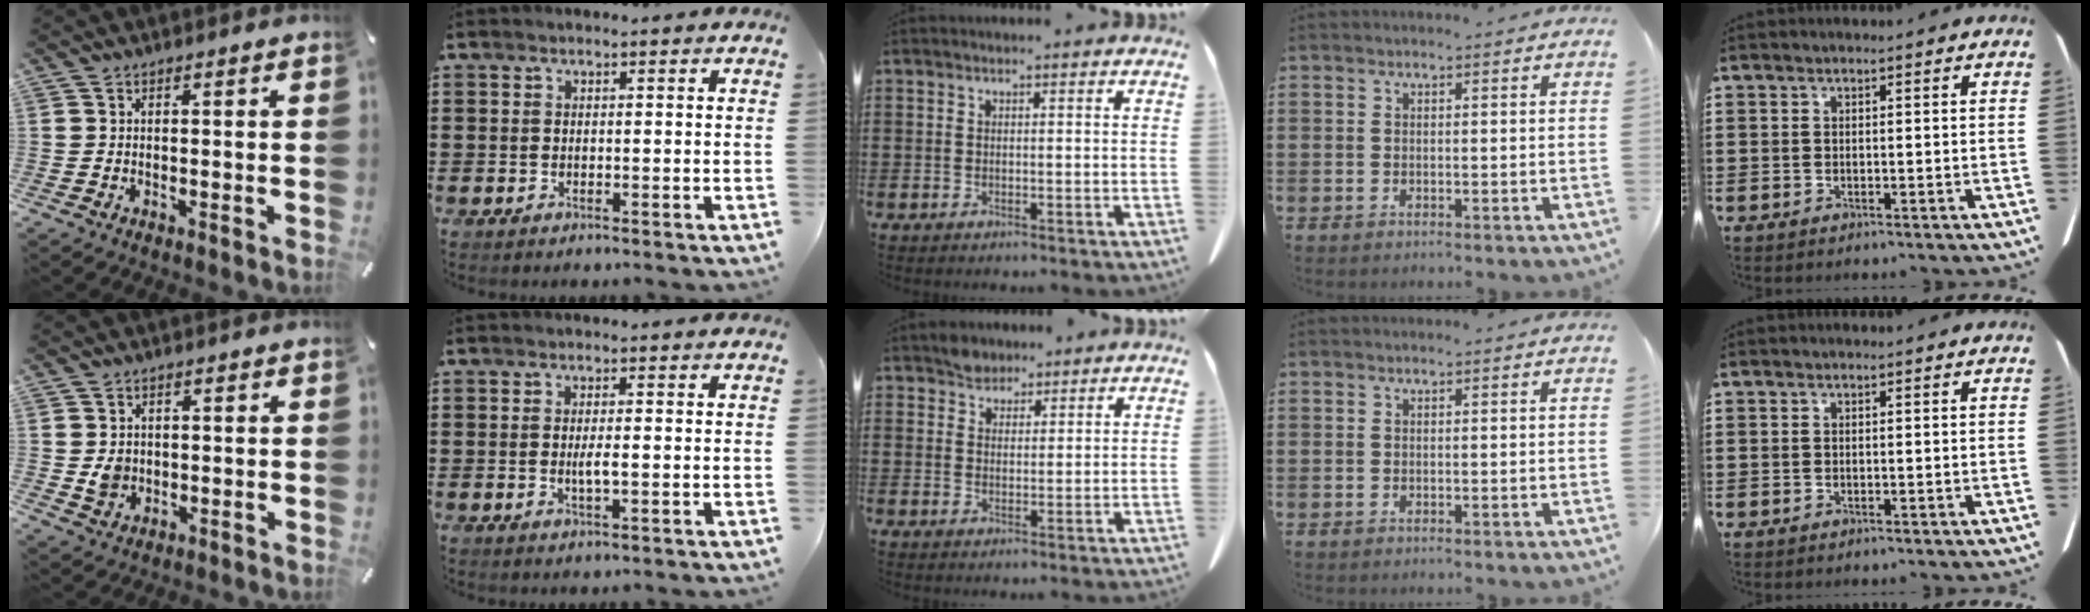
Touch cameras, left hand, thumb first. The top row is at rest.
{"thumb": {"total": 3.8, "force": [-0.1, 3.4, 1.5], "torque": [-0.020, -0.004, -0.004]}, "index": {"total": 2.3, "force": [-0.3, 0.4, 2.3], "torque": [-0.048, -0.005, -0.008]}, "middle": {"total": 3.1, "force": [2.8, 1.4, 0.3], "torque": [-0.014, 0.002, 0.056]}}